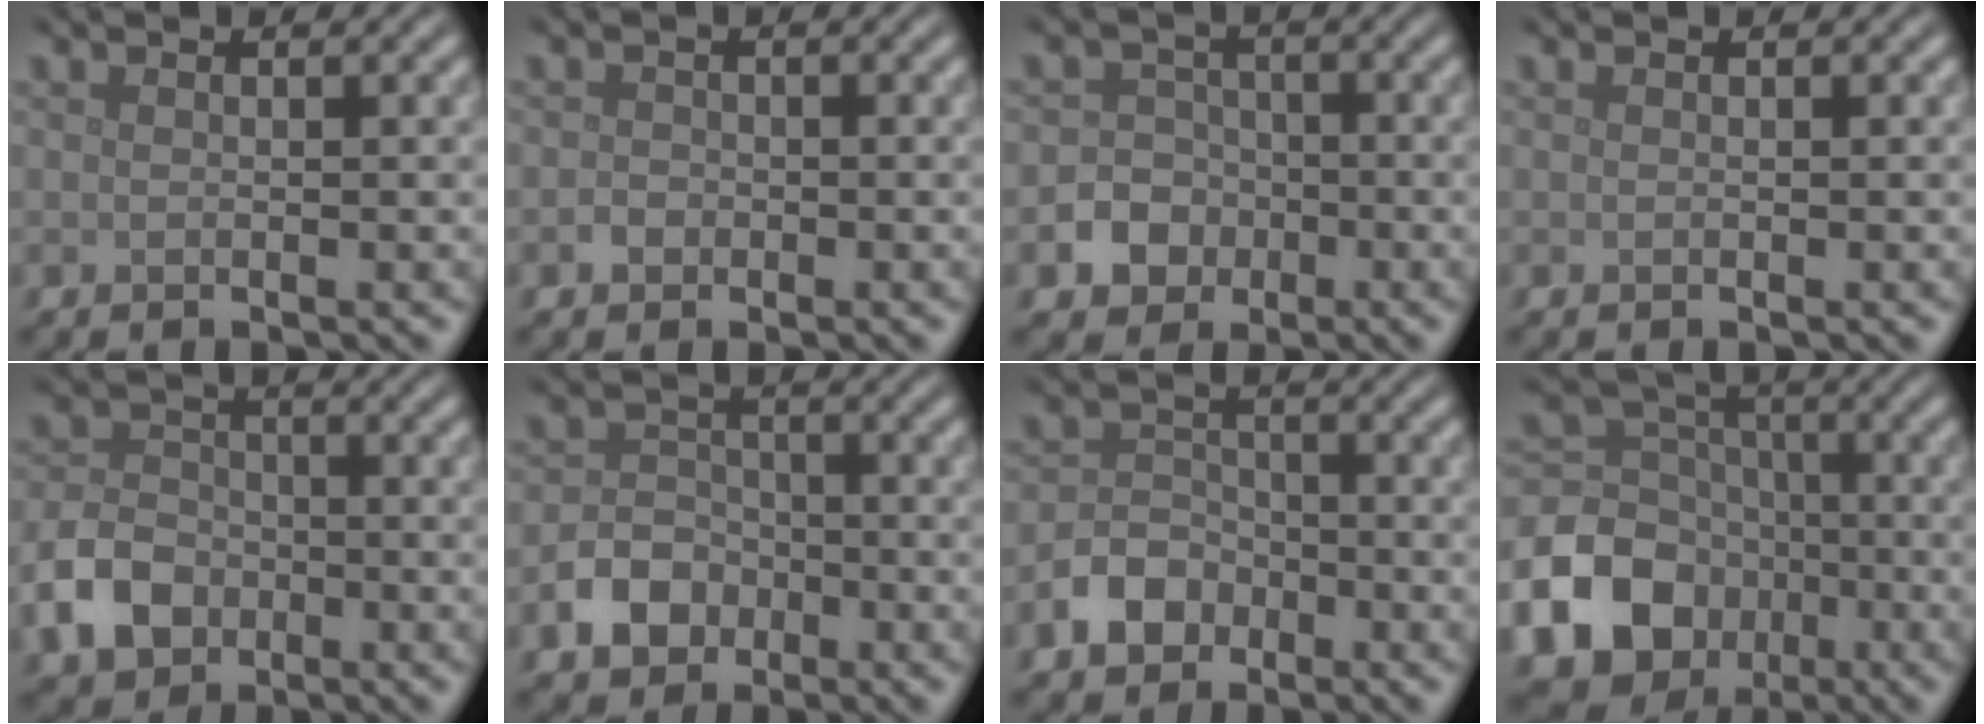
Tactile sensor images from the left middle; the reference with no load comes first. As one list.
[{"total": 0.9, "force": [-0.4, 0.8, 0.3], "torque": [-0.003, -0.001, -0.011]}, {"total": 4.3, "force": [-1.7, 3.8, 1.0], "torque": [0.010, -0.002, -0.048]}, {"total": 0.0}, {"total": 4.8, "force": [-2.2, 3.6, 2.3], "torque": [-0.049, 0.000, -0.048]}, {"total": 3.8, "force": [-2.0, 2.9, 1.5], "torque": [-0.027, 0.002, -0.040]}, {"total": 3.5, "force": [-2.0, 2.6, 1.2], "torque": [-0.022, 0.004, -0.043]}, {"total": 15.0, "force": [-6.3, 12.6, 5.0], "torque": [-0.127, -0.047, -0.128]}]